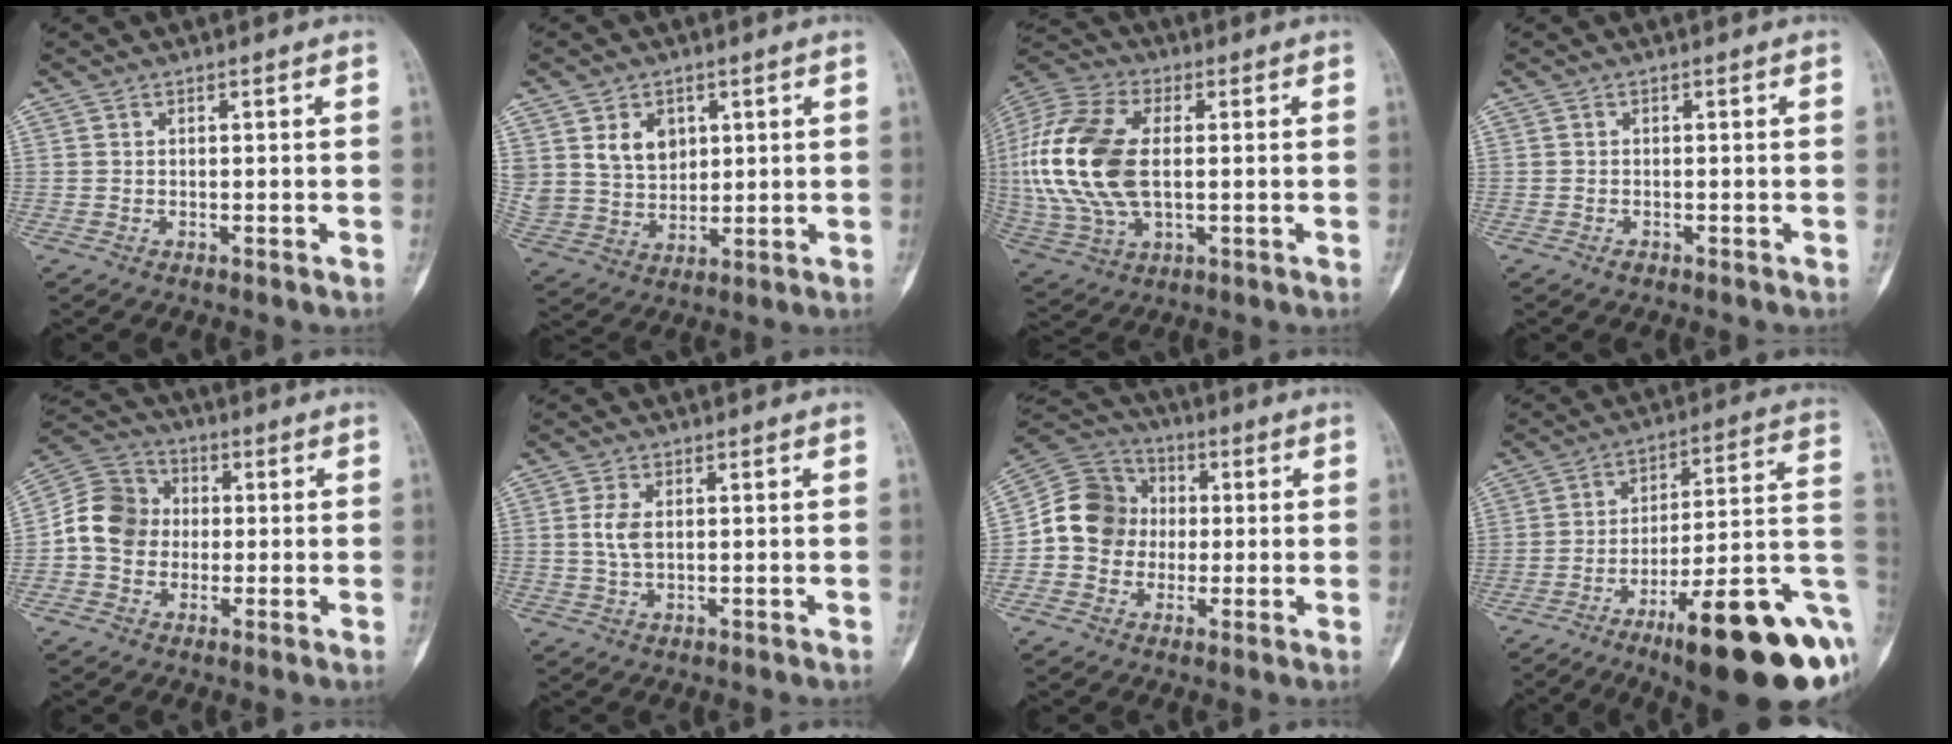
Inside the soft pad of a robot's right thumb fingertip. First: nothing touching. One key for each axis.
{"total": 8.9, "fx": 3.3, "fy": 6.7, "fz": 4.8, "tx": -0.065, "ty": -0.017, "tz": 0.076}
{"total": 20.4, "fx": 1.1, "fy": 11.5, "fz": 16.9, "tx": -0.381, "ty": 0.003, "tz": 0.022}
{"total": 0.8, "fx": -0.5, "fy": 0.5, "fz": 0.4, "tx": -0.004, "ty": 0.001, "tz": -0.009}
{"total": 10.2, "fx": -0.5, "fy": 8.9, "fz": 5.0, "tx": -0.073, "ty": 0.030, "tz": -0.022}
{"total": 3.8, "fx": 0.6, "fy": 2.1, "fz": 3.1, "tx": -0.069, "ty": 0.000, "tz": 0.012}
{"total": 11.7, "fx": -0.4, "fy": 10.6, "fz": 5.0, "tx": -0.061, "ty": 0.029, "tz": -0.018}
{"total": 26.2, "fx": -10.4, "fy": 6.4, "fz": 23.2, "tx": -0.256, "ty": 0.056, "tz": -0.146}